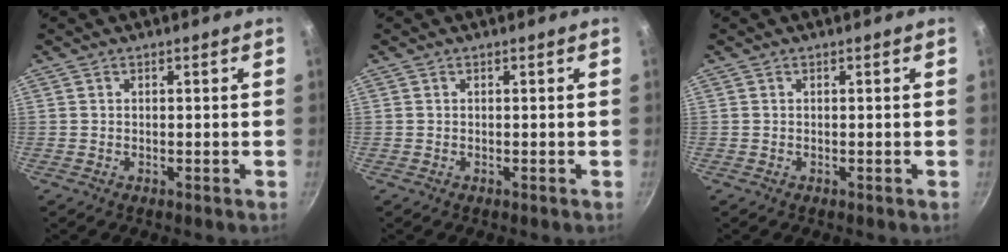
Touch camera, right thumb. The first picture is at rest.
{"total": 0.0}
{"total": 0.0}